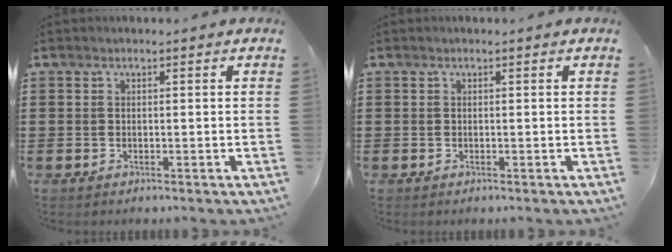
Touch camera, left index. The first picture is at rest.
{"total": 0.0}